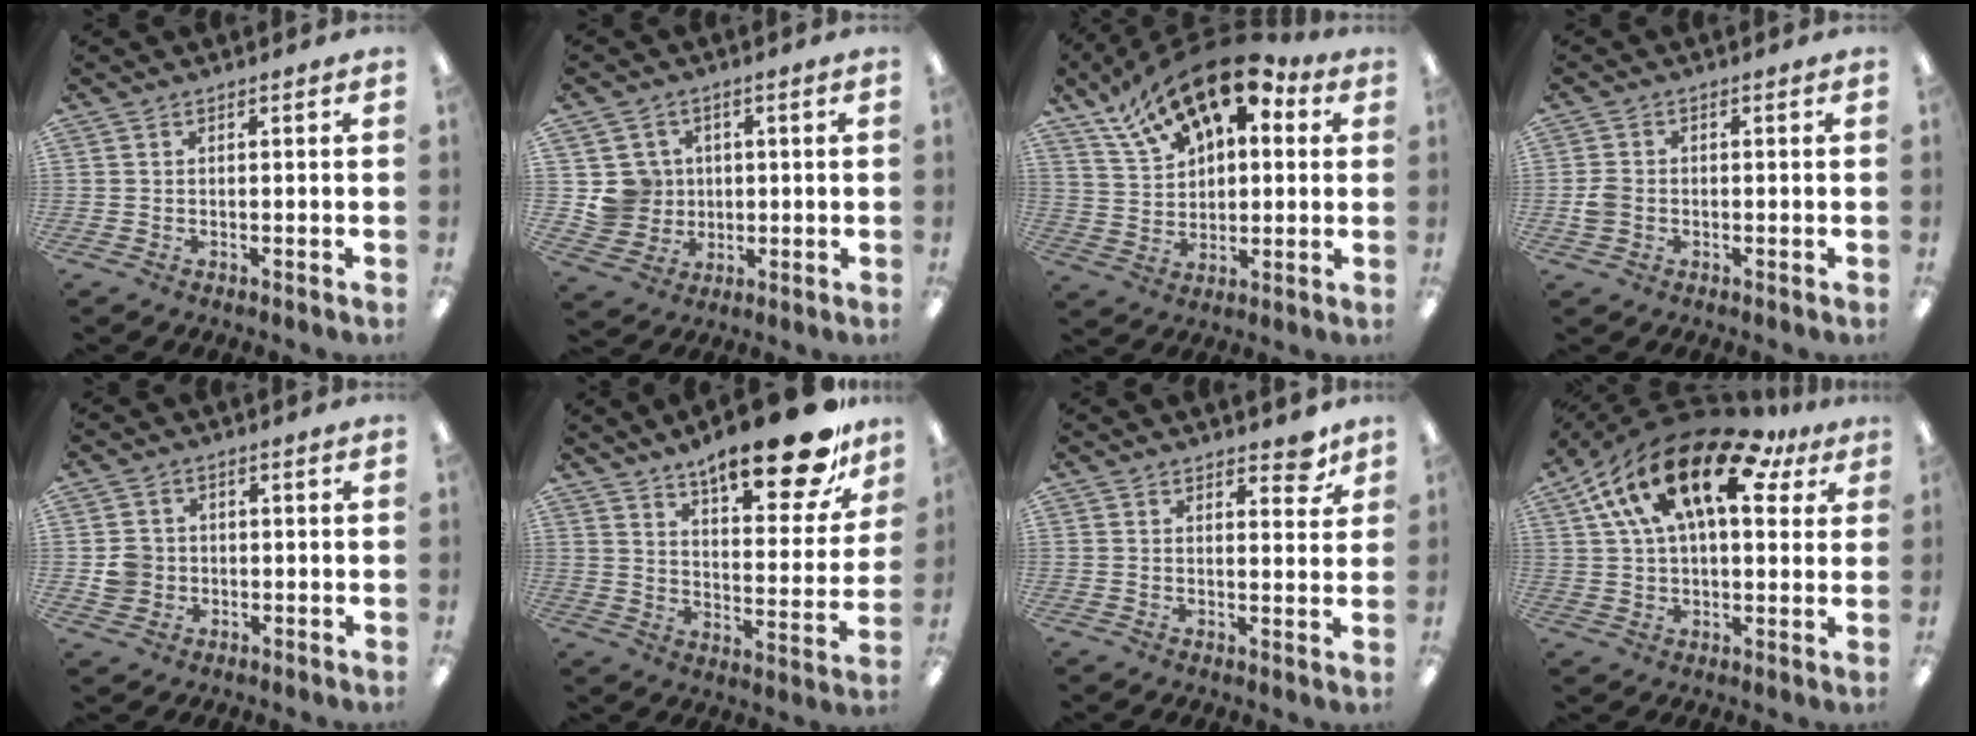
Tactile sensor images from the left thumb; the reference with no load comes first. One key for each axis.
{"total": 8.0, "fx": 1.3, "fy": 7.9, "fz": 0.7, "tx": -0.026, "ty": 0.004, "tz": 0.033}
{"total": 17.9, "fx": 11.8, "fy": 8.7, "fz": 10.2, "tx": -0.181, "ty": -0.064, "tz": 0.214}
{"total": 3.3, "fx": -0.7, "fy": 2.7, "fz": 1.7, "tx": -0.027, "ty": 0.007, "tz": -0.012}
{"total": 4.8, "fx": -0.4, "fy": 4.7, "fz": 1.2, "tx": -0.010, "ty": 0.007, "tz": -0.007}
{"total": 20.1, "fx": 14.7, "fy": 6.0, "fz": 12.3, "tx": -0.168, "ty": -0.100, "tz": 0.237}
{"total": 5.6, "fx": 4.3, "fy": 2.5, "fz": 2.6, "tx": -0.021, "ty": -0.022, "tz": 0.071}
{"total": 21.7, "fx": 10.6, "fy": 10.4, "fz": 15.8, "tx": -0.296, "ty": -0.041, "tz": 0.177}